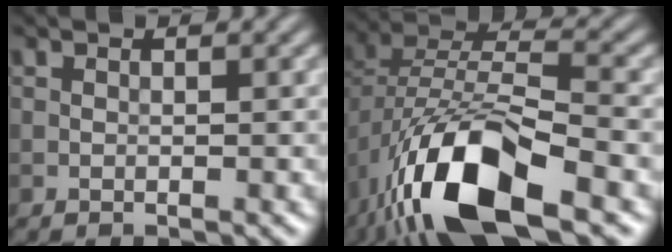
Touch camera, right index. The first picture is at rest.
{"total": 13.2, "force": [-7.0, 5.2, 10.0], "torque": [-0.202, -0.010, -0.131]}